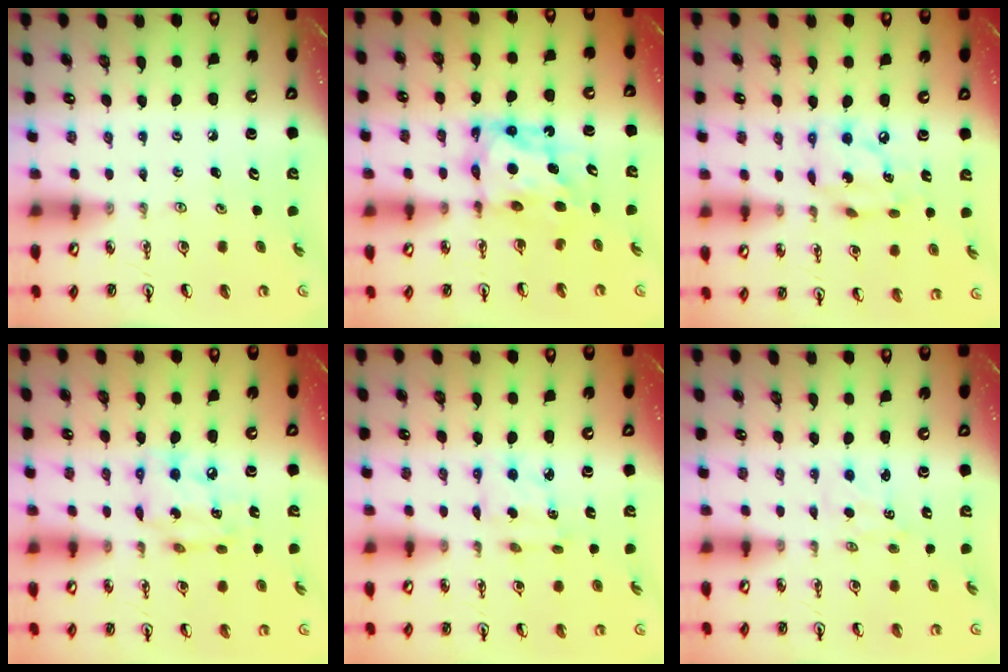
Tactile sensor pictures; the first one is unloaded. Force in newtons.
{"total": 7.5, "press": 7.5, "slide": 0.6}
{"total": 8.5, "press": 8.4, "slide": 0.6}
{"total": 11.4, "press": 11.3, "slide": 1.2}
{"total": 2.5, "press": 2.5, "slide": 0.1}
{"total": 1.6, "press": 1.5, "slide": 0.3}